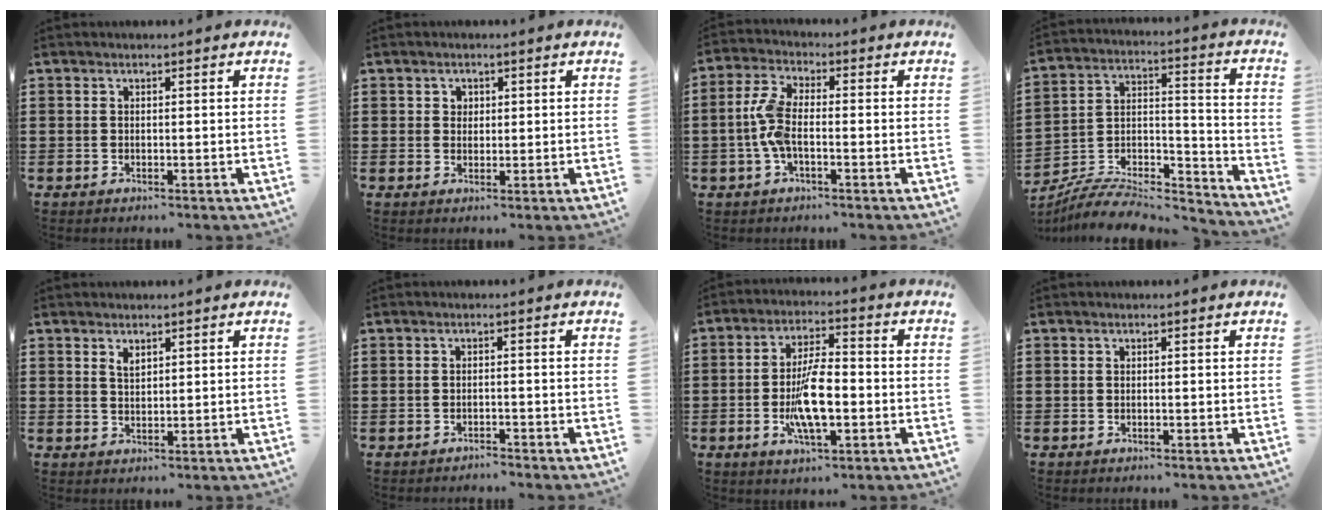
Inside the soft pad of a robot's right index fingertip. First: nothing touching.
{"total": 1.5, "force": [0.5, 1.4, 0.2], "torque": [-0.010, 0.007, 0.010]}
{"total": 5.8, "force": [-1.0, 2.3, 5.2], "torque": [-0.130, -0.005, -0.027]}
{"total": 7.7, "force": [-7.0, 2.0, 2.2], "torque": [-0.034, 0.011, -0.136]}
{"total": 1.7, "force": [1.2, 0.9, 0.8], "torque": [-0.018, 0.003, 0.023]}
{"total": 1.2, "force": [-1.2, 0.1, 0.1], "torque": [-0.006, 0.002, -0.025]}
{"total": 9.6, "force": [-2.0, 3.5, 8.7], "torque": [-0.186, -0.010, -0.040]}
{"total": 0.0}